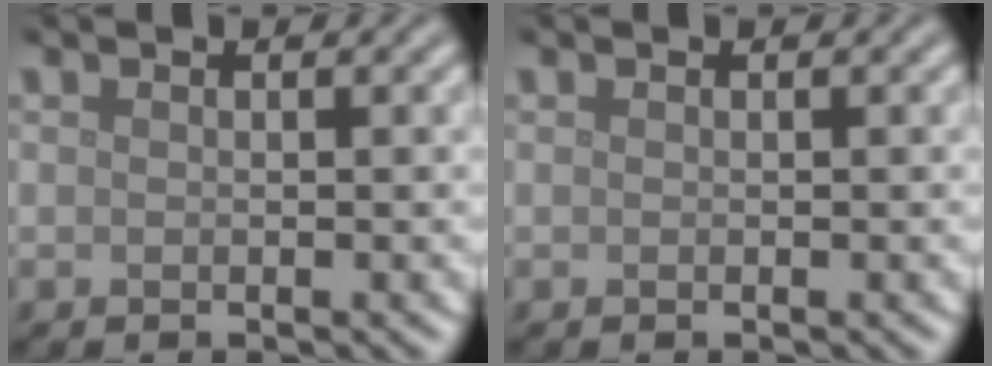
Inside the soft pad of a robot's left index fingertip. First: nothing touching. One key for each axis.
{"total": 0.0}